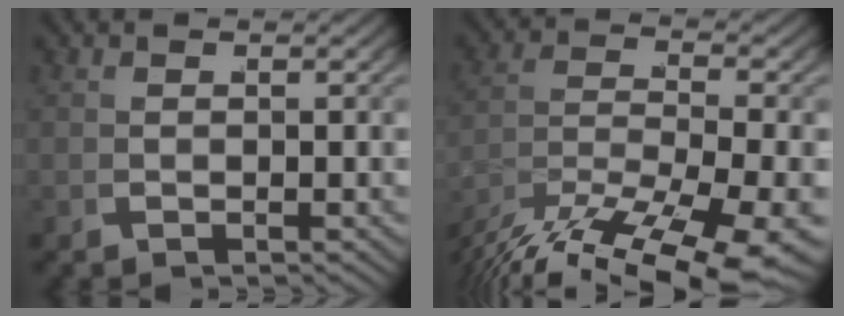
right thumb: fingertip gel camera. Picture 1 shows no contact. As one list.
[{"total": 11.1, "force": [-5.8, 5.7, 7.6], "torque": [-0.152, -0.046, -0.073]}]